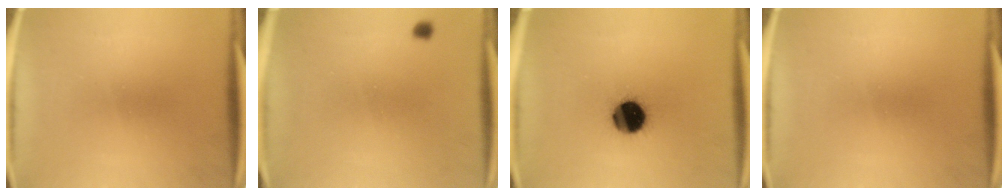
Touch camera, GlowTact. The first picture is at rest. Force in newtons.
{"total": 1.0}
{"total": 13.0}
{"total": 0.0}